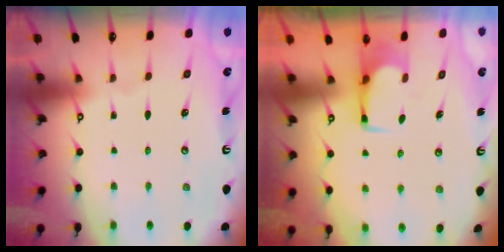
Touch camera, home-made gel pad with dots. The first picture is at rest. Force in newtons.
{"total": 2.5, "press": 2.5, "slide": 0.4}